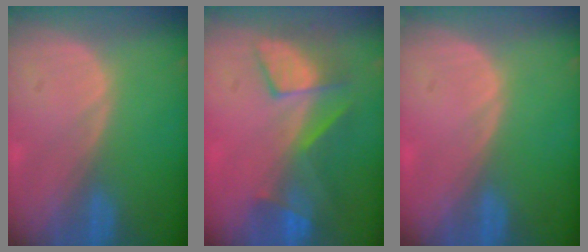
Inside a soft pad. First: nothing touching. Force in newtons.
{"total": 8.0, "press": 7.4, "slide": 3.2}
{"total": 0.0}